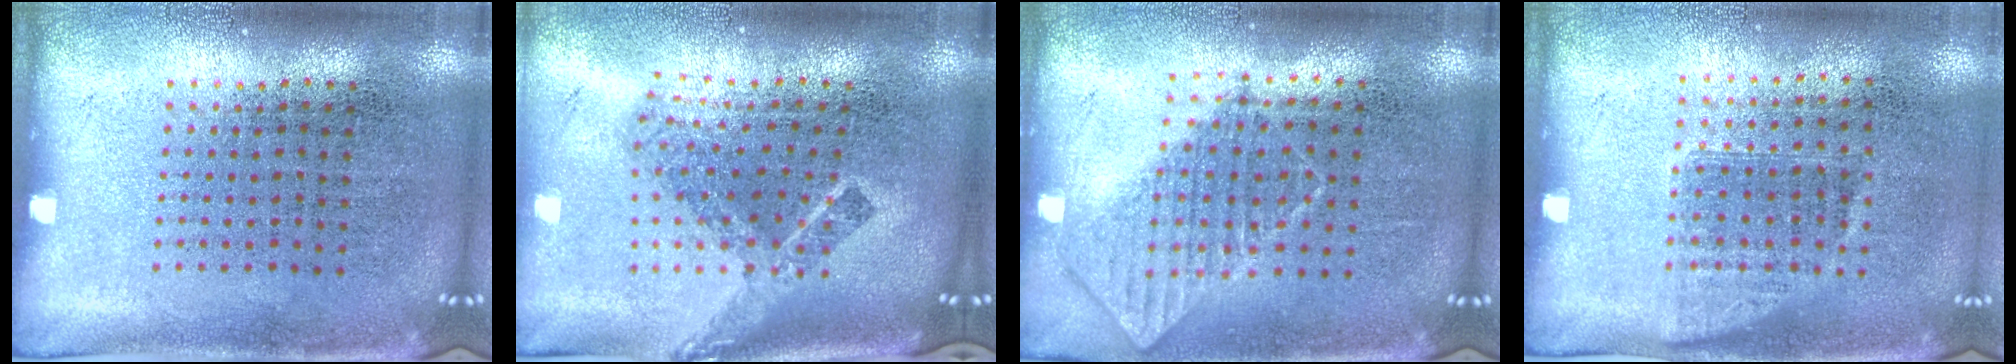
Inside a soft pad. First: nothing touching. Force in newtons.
{"total": 2.4, "press": 1.6, "slide": 1.8}
{"total": 0.8, "press": 0.8, "slide": 0.1}
{"total": 0.8, "press": 0.7, "slide": 0.4}